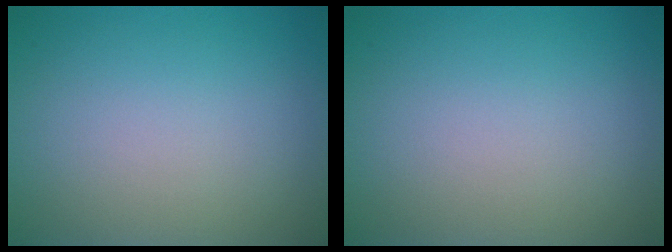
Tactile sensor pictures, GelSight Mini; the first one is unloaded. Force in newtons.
{"total": 0.0}